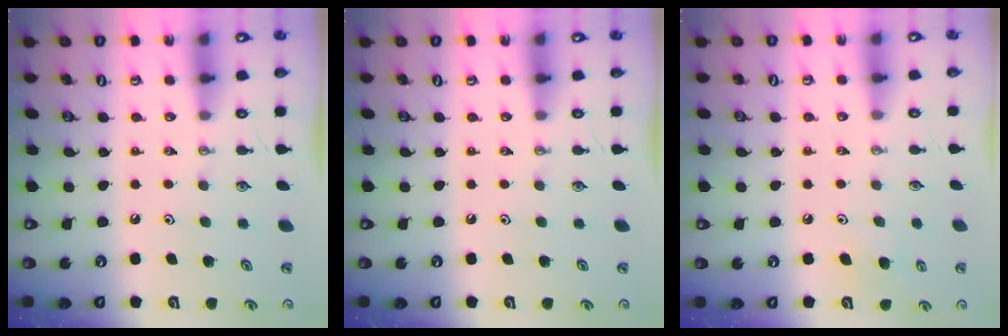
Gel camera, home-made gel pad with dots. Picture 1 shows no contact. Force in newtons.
{"total": 0.0}
{"total": 6.9, "press": 6.7, "slide": 1.6}